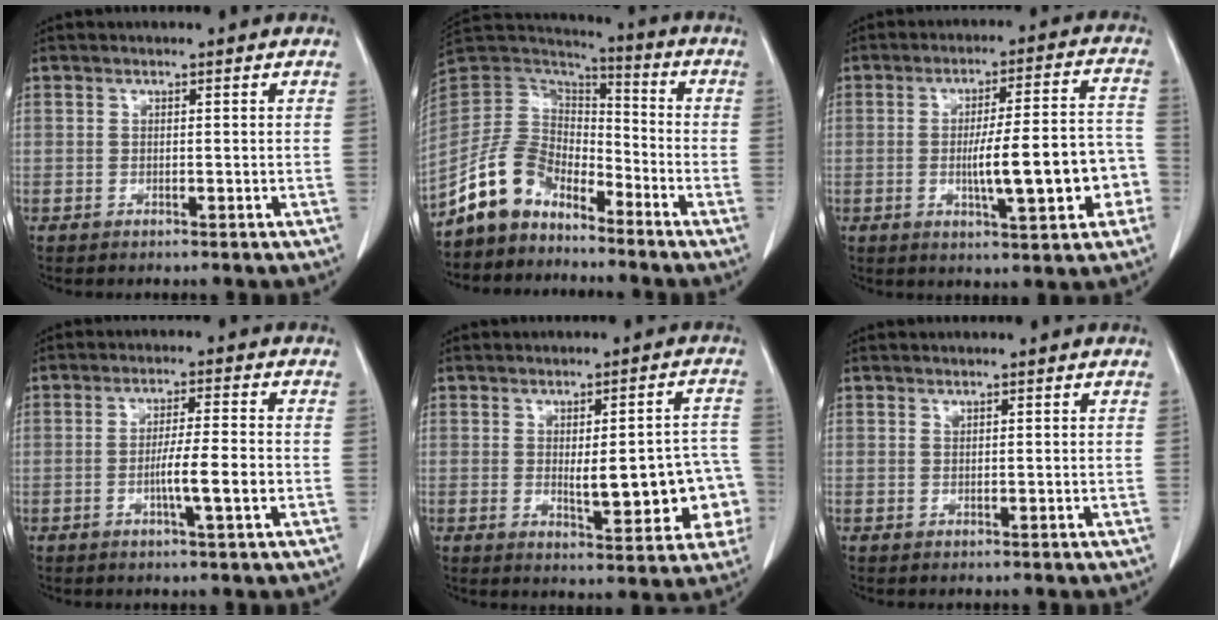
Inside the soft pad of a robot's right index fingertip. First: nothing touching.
{"total": 11.6, "force": [-8.3, 7.0, 3.9], "torque": [-0.092, 0.036, -0.167]}
{"total": 13.6, "force": [-3.1, 2.7, 13.0], "torque": [-0.190, 0.025, -0.037]}
{"total": 6.5, "force": [-1.8, 0.2, 6.2], "torque": [-0.106, -0.001, -0.029]}
{"total": 13.6, "force": [-2.0, 4.6, 12.7], "torque": [-0.139, 0.024, -0.011]}
{"total": 0.6, "force": [0.4, 0.4, 0.2], "torque": [-0.003, 0.002, 0.009]}